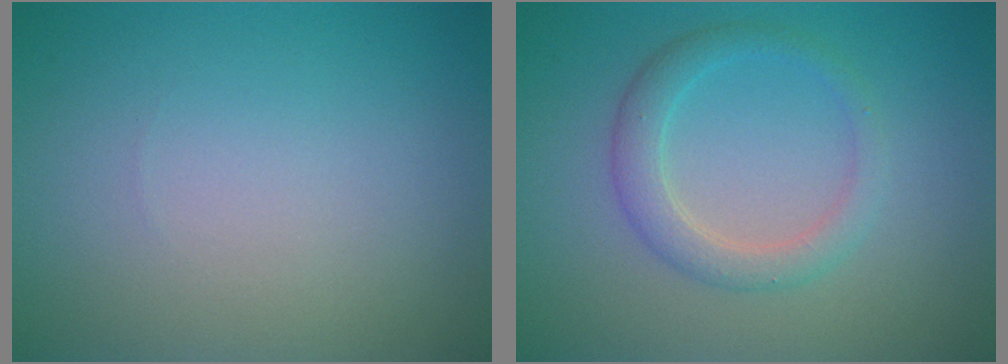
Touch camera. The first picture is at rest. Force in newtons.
{"total": 2.7, "press": 2.7, "slide": 0.2}